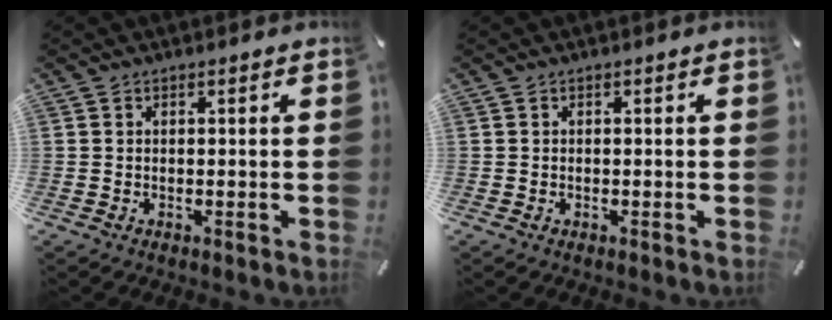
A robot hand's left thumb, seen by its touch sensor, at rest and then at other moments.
{"total": 0.0}